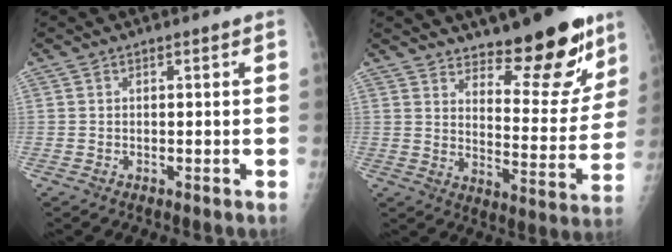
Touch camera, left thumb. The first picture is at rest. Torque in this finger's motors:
{"motor_torque": [0.39, 0.36, 0.07, -0.39, 0.14]}